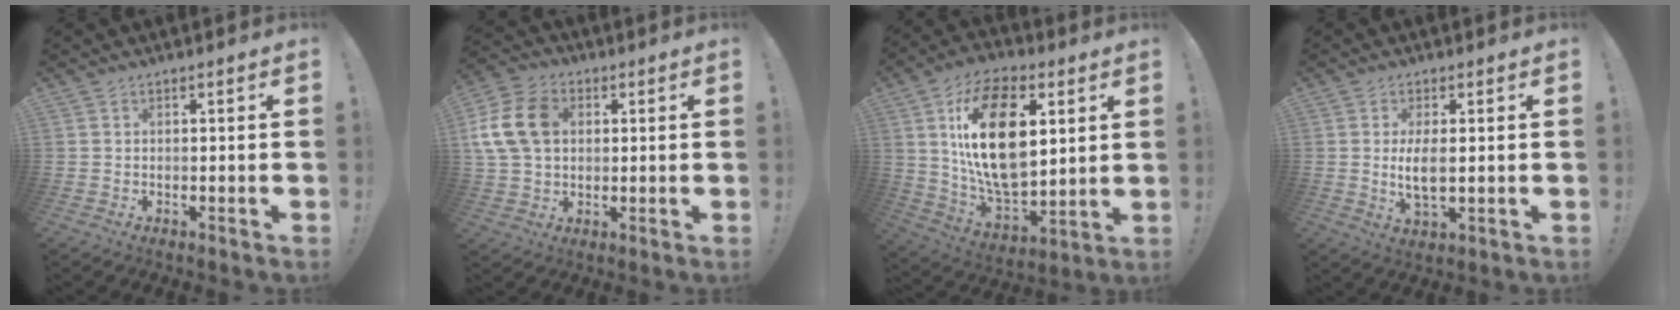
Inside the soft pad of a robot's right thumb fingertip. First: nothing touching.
{"total": 14.9, "force": [2.8, 11.1, 9.5], "torque": [-0.183, 0.004, 0.058]}
{"total": 24.2, "force": [6.0, 14.3, 18.6], "torque": [-0.362, -0.020, 0.101]}
{"total": 5.9, "force": [0.1, 2.2, 5.5], "torque": [-0.108, -0.014, -0.001]}